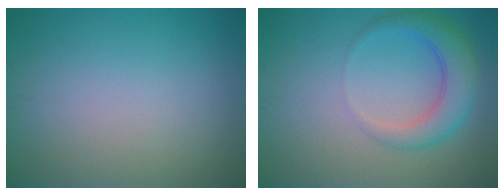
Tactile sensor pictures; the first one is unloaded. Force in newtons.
{"total": 4.1, "press": 4.1, "slide": 0.2}